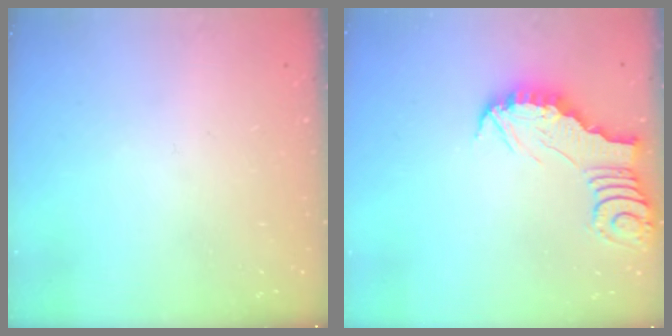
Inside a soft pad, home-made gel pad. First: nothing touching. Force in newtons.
{"total": 2.6, "press": 2.6, "slide": 0.2}